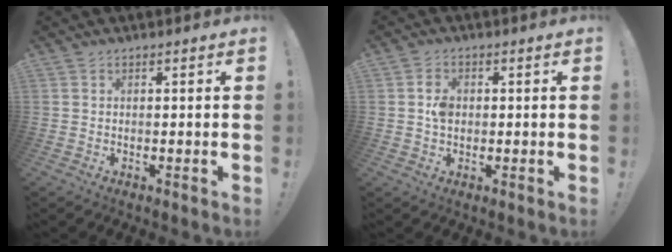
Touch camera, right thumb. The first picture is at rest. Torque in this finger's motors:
{"motor_torque": [0.31, 0.46, 0.32, -0.05, 0.03]}